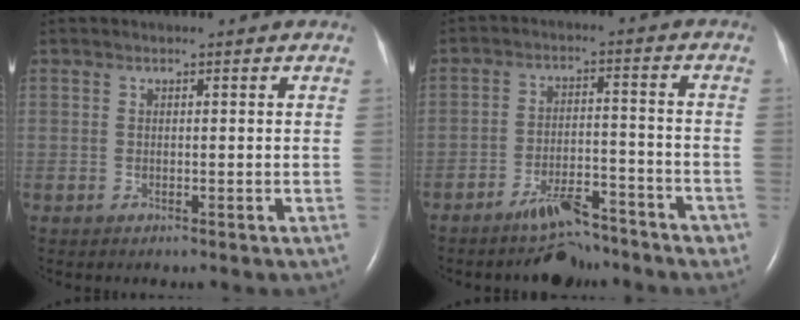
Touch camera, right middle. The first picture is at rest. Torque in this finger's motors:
{"motor_torque": [0.12, -0.11, 0.09, 0.06]}